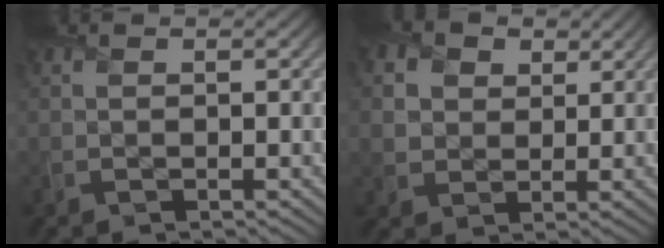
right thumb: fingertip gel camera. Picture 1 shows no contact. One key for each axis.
{"total": 5.9, "fx": 2.7, "fy": 4.6, "fz": 2.5, "tx": -0.106, "ty": 0.000, "tz": 0.047}